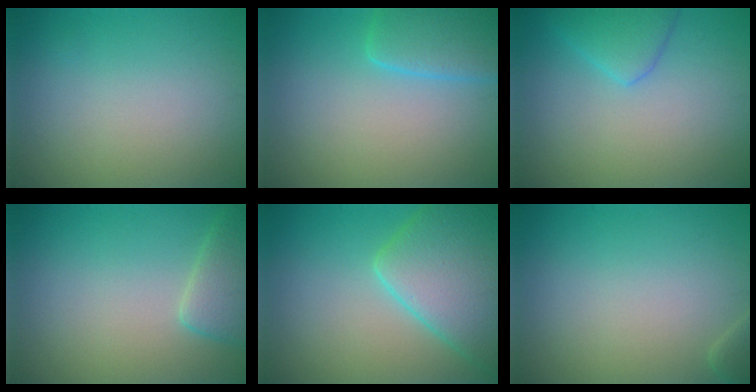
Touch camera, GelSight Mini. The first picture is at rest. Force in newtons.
{"total": 4.2, "press": 4.1, "slide": 0.4}
{"total": 2.8, "press": 2.8, "slide": 0.2}
{"total": 3.0, "press": 3.0, "slide": 0.3}
{"total": 8.5, "press": 8.5, "slide": 0.5}
{"total": 1.2, "press": 1.2, "slide": 0.2}